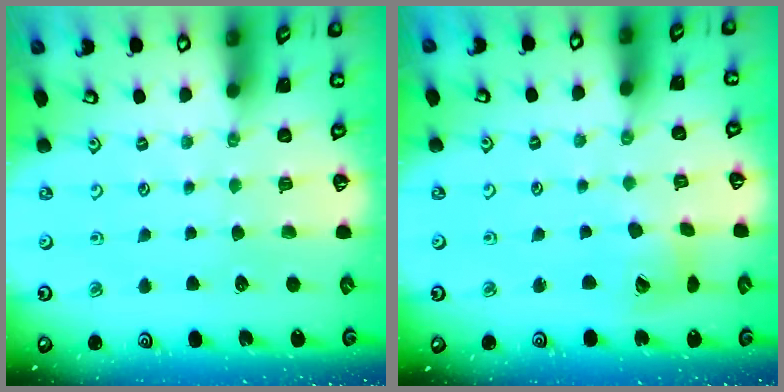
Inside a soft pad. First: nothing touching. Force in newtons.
{"total": 8.5, "press": 8.4, "slide": 1.2}